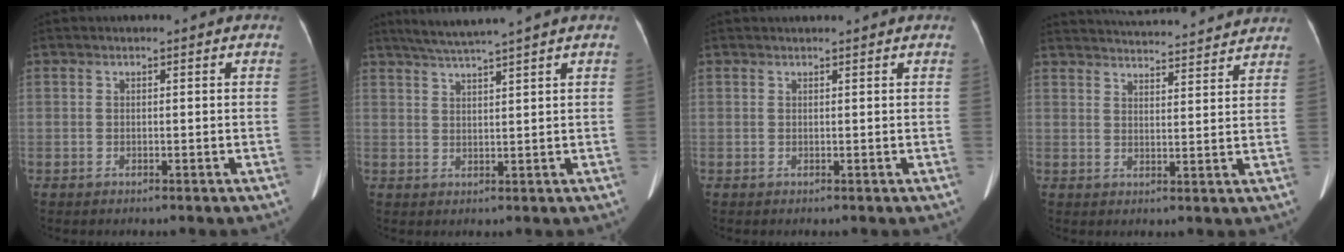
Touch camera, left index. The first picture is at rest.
{"total": 6.0, "force": [5.1, -1.3, 2.8], "torque": [-0.051, 0.017, 0.090]}
{"total": 2.1, "force": [2.0, -0.1, 0.6], "torque": [-0.007, 0.018, 0.029]}
{"total": 19.2, "force": [18.3, 2.2, 5.2], "torque": [-0.082, 0.016, 0.241]}